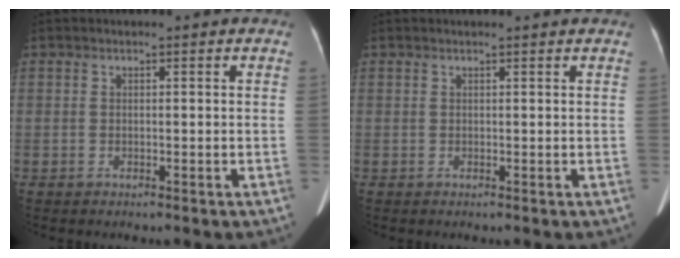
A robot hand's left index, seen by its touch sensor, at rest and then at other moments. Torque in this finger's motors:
{"motor_torque": [-0.30, -0.47, -0.02, 0.02]}